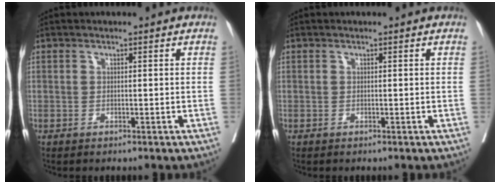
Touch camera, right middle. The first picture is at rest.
{"total": 0.0}